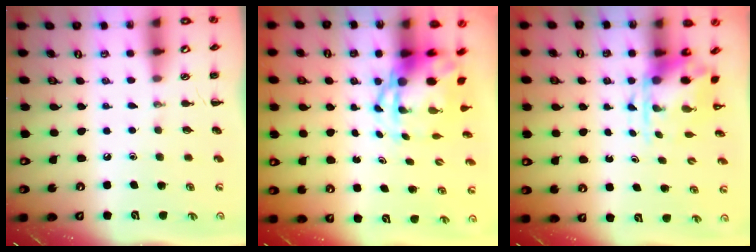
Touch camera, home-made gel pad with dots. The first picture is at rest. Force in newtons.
{"total": 4.8, "press": 4.6, "slide": 1.4}
{"total": 3.8, "press": 3.7, "slide": 0.9}